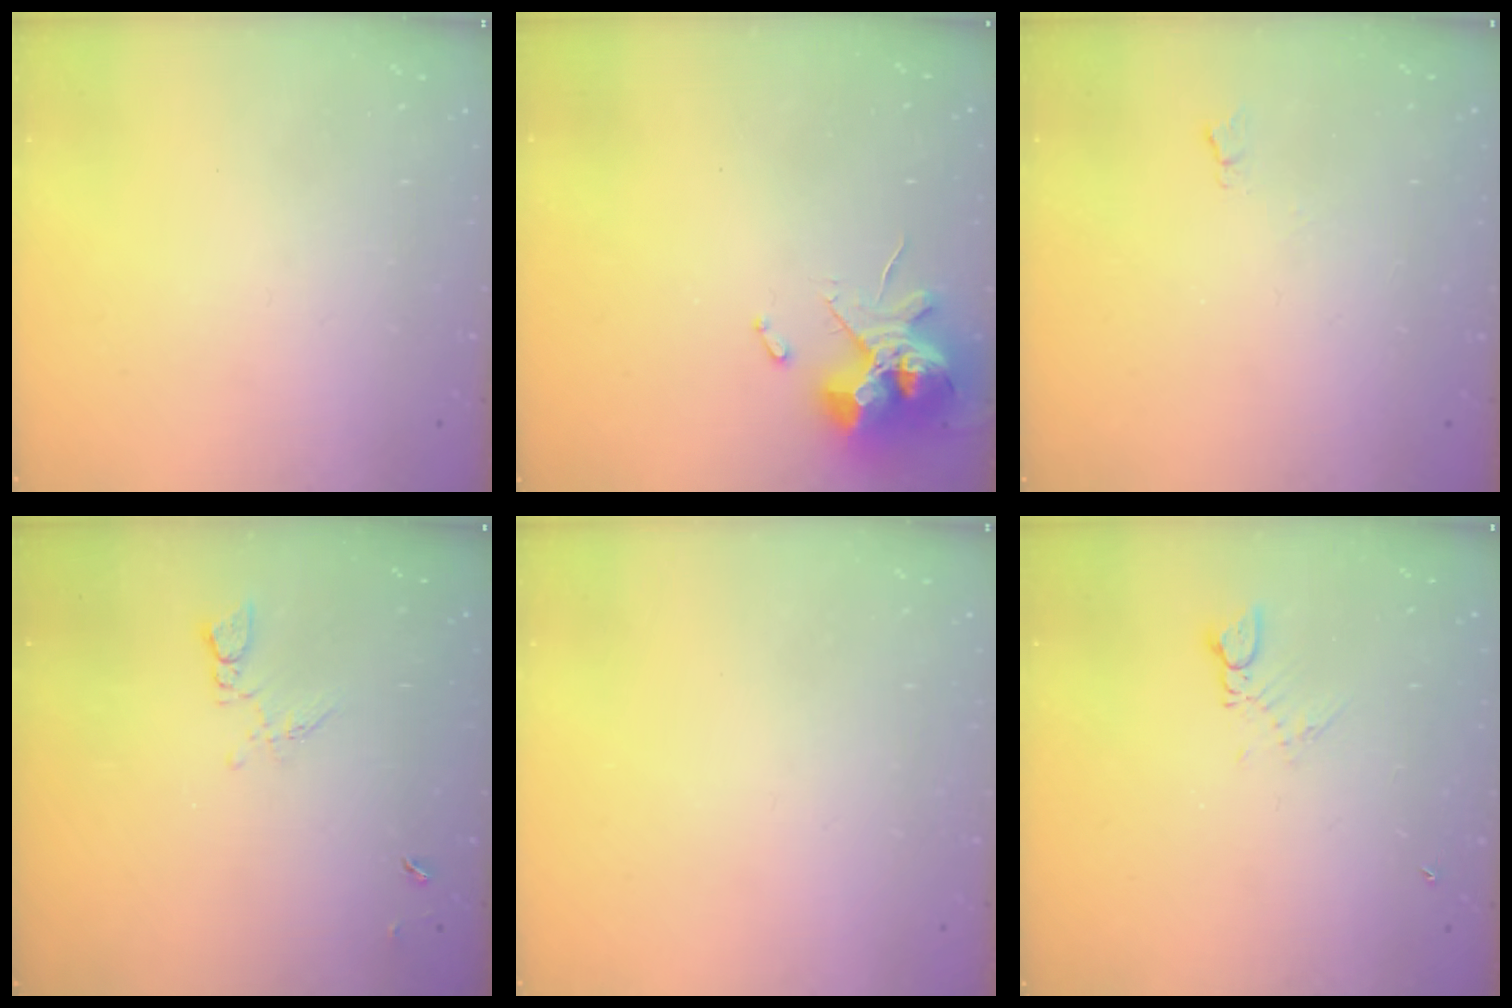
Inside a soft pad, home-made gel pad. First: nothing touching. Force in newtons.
{"total": 13.3, "press": 13.2, "slide": 1.5}
{"total": 2.8, "press": 2.8, "slide": 0.6}
{"total": 5.9, "press": 5.9, "slide": 0.9}
{"total": 0.0}
{"total": 3.0, "press": 2.9, "slide": 0.4}